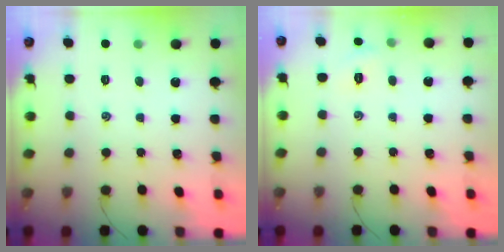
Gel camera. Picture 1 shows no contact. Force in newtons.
{"total": 2.2, "press": 2.1, "slide": 0.6}